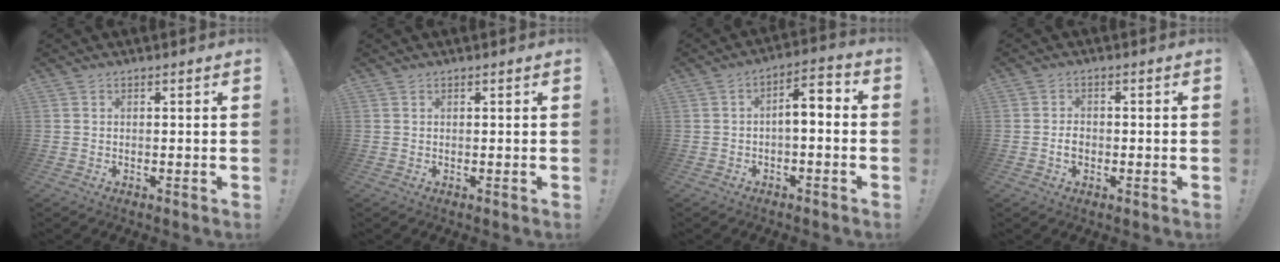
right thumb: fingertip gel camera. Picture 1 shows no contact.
{"total": 0.0}
{"total": 5.6, "force": [-1.3, 2.1, 5.0], "torque": [-0.077, 0.002, -0.026]}
{"total": 2.6, "force": [-1.0, 2.0, 1.4], "torque": [-0.021, 0.008, -0.016]}